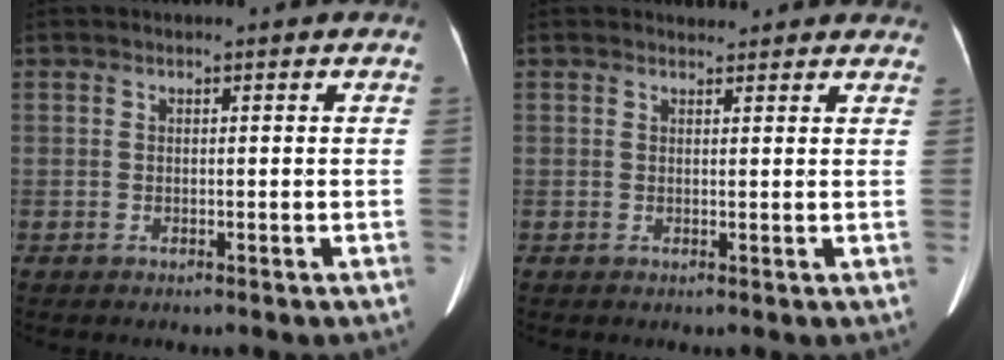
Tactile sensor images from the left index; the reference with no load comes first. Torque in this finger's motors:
{"motor_torque": [0.25, -0.44, -0.10, -0.01]}